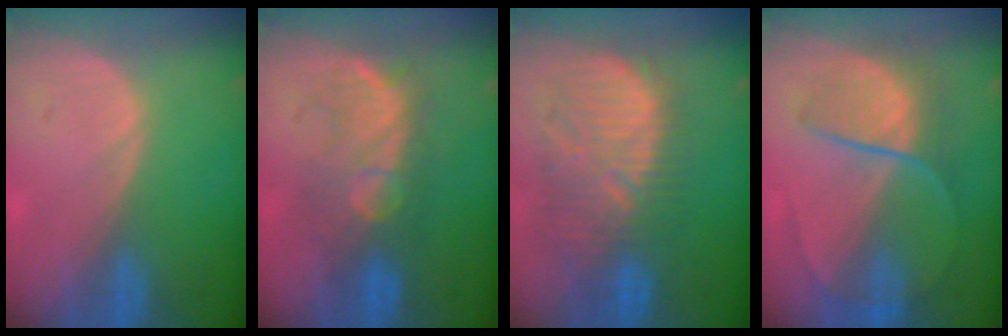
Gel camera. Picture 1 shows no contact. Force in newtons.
{"total": 8.0, "press": 7.9, "slide": 0.7}
{"total": 11.3, "press": 10.9, "slide": 3.1}
{"total": 7.6, "press": 7.0, "slide": 2.9}